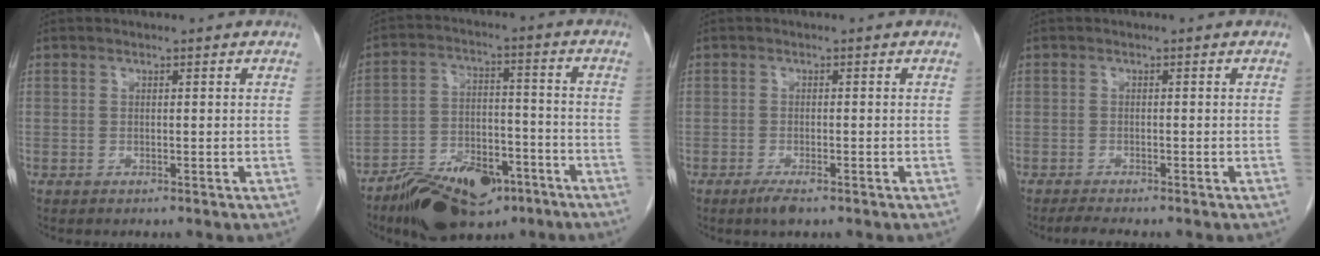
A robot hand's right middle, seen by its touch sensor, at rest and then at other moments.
{"total": 13.5, "force": [-9.4, 5.9, 7.7], "torque": [-0.125, 0.003, -0.157]}
{"total": 2.1, "force": [-1.4, 0.3, 1.5], "torque": [-0.031, -0.004, -0.025]}
{"total": 2.3, "force": [-2.0, -0.1, 1.1], "torque": [-0.028, -0.009, -0.034]}